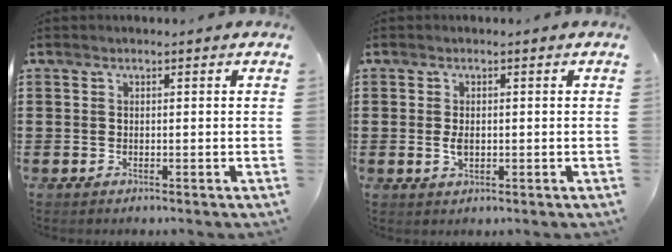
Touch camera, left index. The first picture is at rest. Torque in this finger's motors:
{"motor_torque": [0.42, 0.45, 0.19, 0.03]}